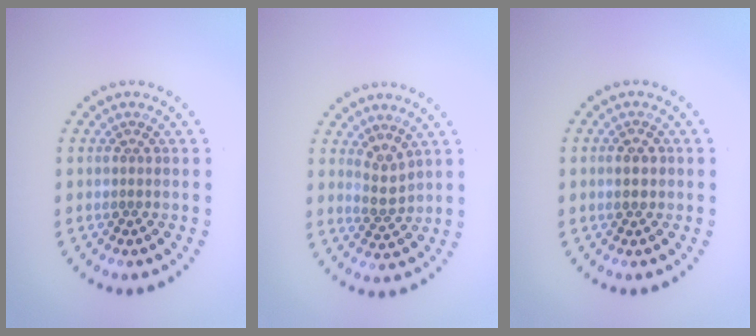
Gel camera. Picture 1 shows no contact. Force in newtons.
{"total": 1.8, "press": 1.4, "slide": 1.0}
{"total": 2.1, "press": 2.1, "slide": 0.2}